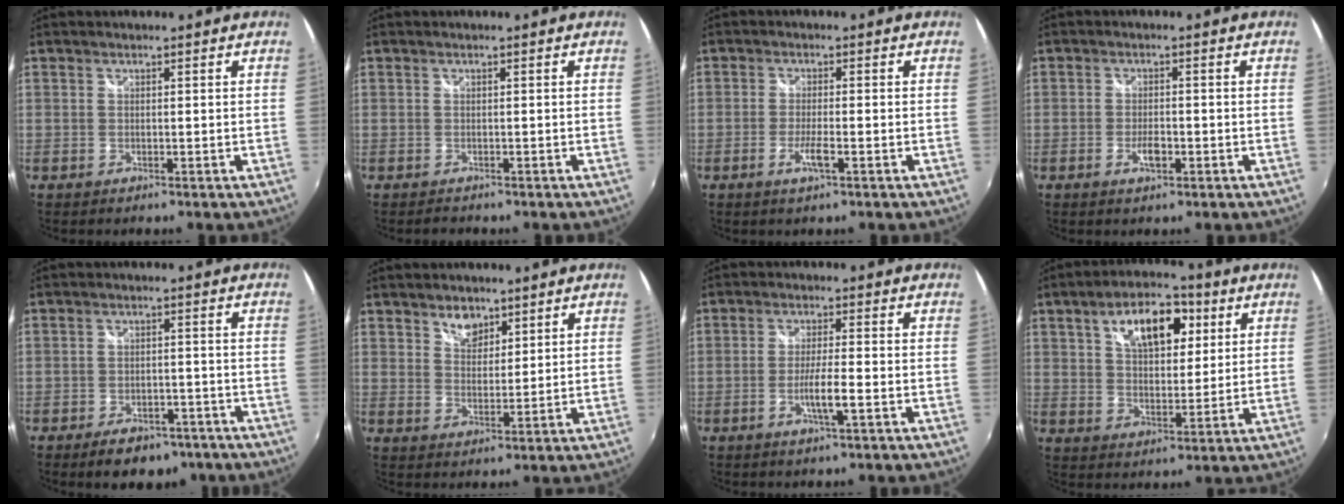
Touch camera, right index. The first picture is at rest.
{"total": 0.0}
{"total": 3.4, "force": [-1.6, 0.3, 3.0], "torque": [-0.063, -0.005, -0.031]}
{"total": 3.0, "force": [-1.2, 1.4, 2.4], "torque": [-0.046, -0.002, -0.023]}
{"total": 8.8, "force": [-6.3, 4.6, 4.0], "torque": [-0.087, 0.004, -0.080]}
{"total": 4.4, "force": [3.1, 2.6, 1.8], "torque": [-0.018, 0.001, 0.053]}
{"total": 4.7, "force": [-1.8, 0.0, 4.3], "torque": [-0.081, -0.005, -0.034]}
{"total": 12.6, "force": [5.4, 6.4, 9.4], "torque": [-0.151, 0.025, 0.088]}